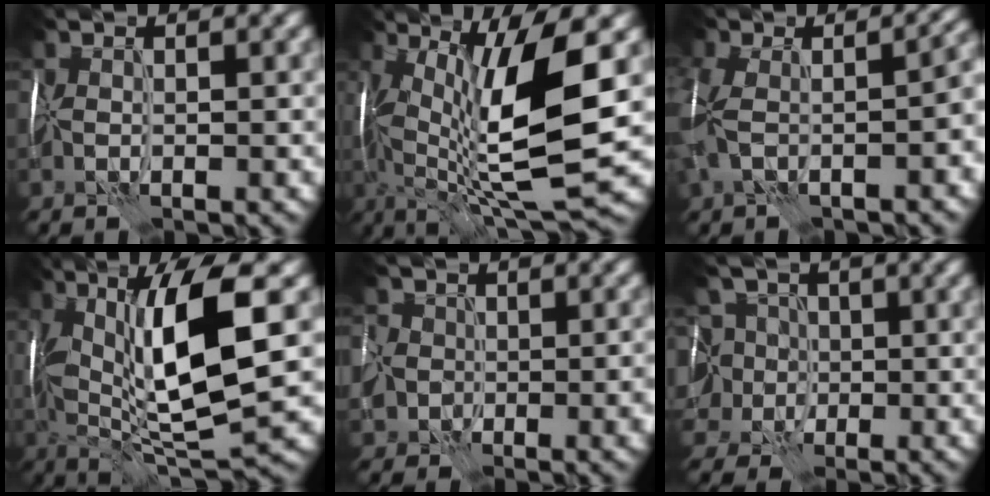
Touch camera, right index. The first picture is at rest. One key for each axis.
{"total": 13.0, "fx": 0.8, "fy": 2.9, "fz": 12.6, "tx": -0.222, "ty": -0.001, "tz": 0.021}
{"total": 8.5, "fx": -1.7, "fy": 4.3, "fz": 7.2, "tx": -0.139, "ty": -0.008, "tz": -0.021}
{"total": 12.0, "fx": 2.0, "fy": 3.1, "fz": 11.5, "tx": -0.200, "ty": 0.000, "tz": 0.042}
{"total": 10.2, "fx": -3.6, "fy": 8.2, "fz": 4.9, "tx": -0.072, "ty": -0.005, "tz": -0.088}
{"total": 8.8, "fx": -1.1, "fy": 8.0, "fz": 3.6, "tx": -0.073, "ty": 0.020, "tz": -0.060}